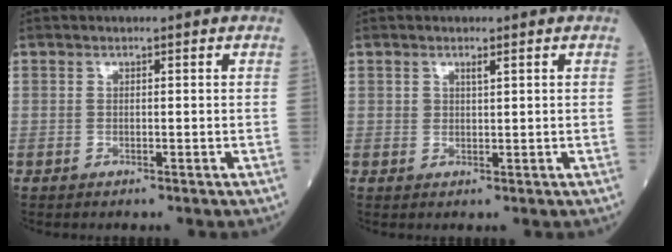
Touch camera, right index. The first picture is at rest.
{"total": 1.2, "force": [0.8, 0.3, 0.8], "torque": [-0.014, -0.002, 0.014]}